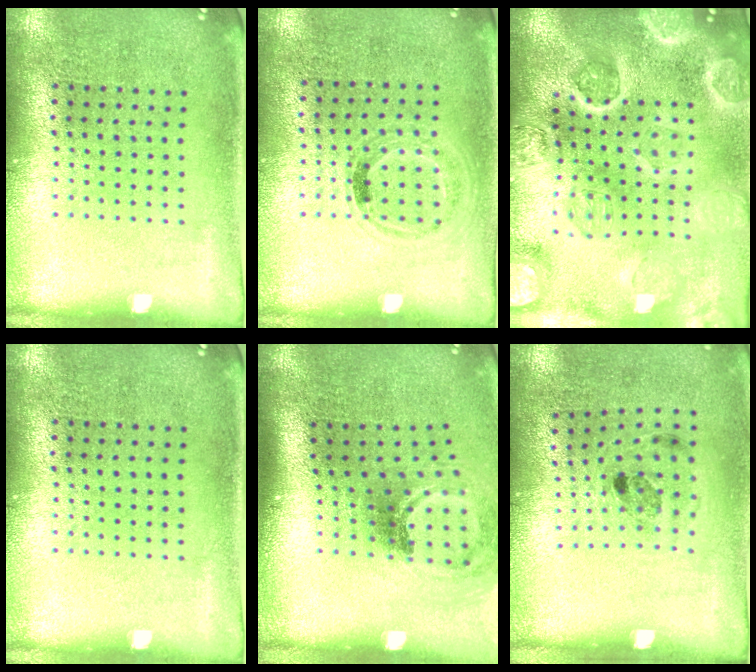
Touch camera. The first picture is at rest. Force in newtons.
{"total": 1.0, "press": 0.8, "slide": 0.7}
{"total": 5.2, "press": 4.5, "slide": 2.6}
{"total": 0.0}
{"total": 2.0, "press": 1.2, "slide": 1.6}
{"total": 1.2, "press": 0.8, "slide": 0.9}